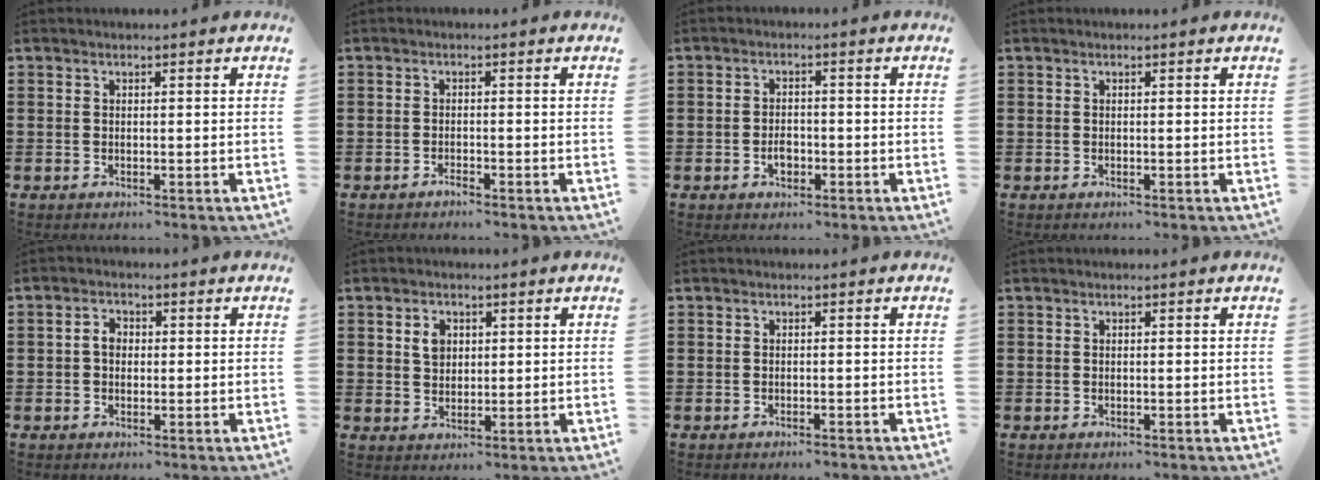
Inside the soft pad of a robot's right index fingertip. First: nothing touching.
{"total": 1.0, "force": [-0.9, 0.1, 0.4], "torque": [-0.010, -0.002, -0.018]}
{"total": 2.5, "force": [-0.9, 1.6, 1.8], "torque": [-0.027, -0.001, -0.019]}
{"total": 0.0}
{"total": 2.4, "force": [-0.1, 1.7, 1.7], "torque": [-0.035, 0.007, -0.003]}
{"total": 3.0, "force": [1.0, 2.2, 1.8], "torque": [-0.043, 0.009, 0.017]}
{"total": 0.7, "force": [-0.6, 0.1, -0.1], "torque": [-0.001, 0.003, -0.015]}
{"total": 0.0}